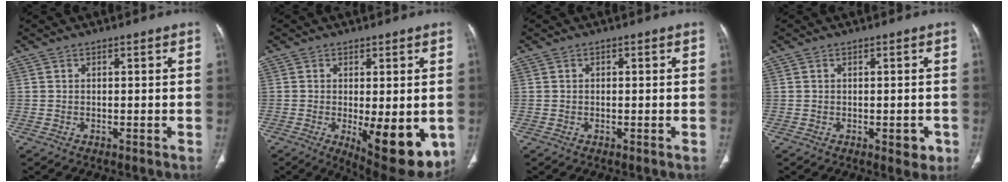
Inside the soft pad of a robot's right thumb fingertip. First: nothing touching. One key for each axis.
{"total": 14.2, "fx": -3.4, "fy": 5.3, "fz": 12.7, "tx": -0.153, "ty": -0.025, "tz": -0.029}
{"total": 0.0}
{"total": 3.0, "fx": -1.0, "fy": 1.6, "fz": 2.4, "tx": -0.015, "ty": 0.000, "tz": -0.008}